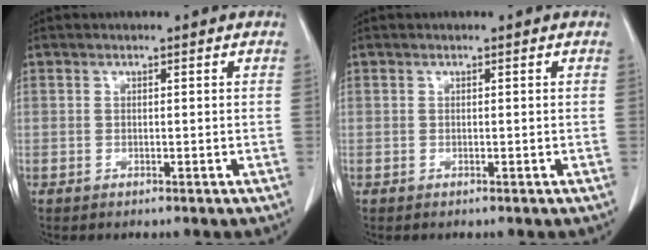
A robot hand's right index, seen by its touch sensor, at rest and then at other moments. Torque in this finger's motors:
{"motor_torque": [0.00, 0.00, 0.00, 0.00]}